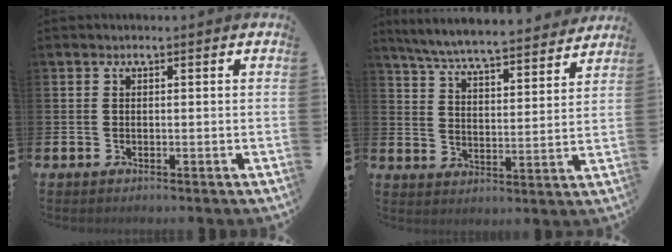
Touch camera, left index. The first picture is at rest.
{"total": 6.9, "force": [6.7, 0.3, 1.9], "torque": [-0.066, -0.048, 0.116]}